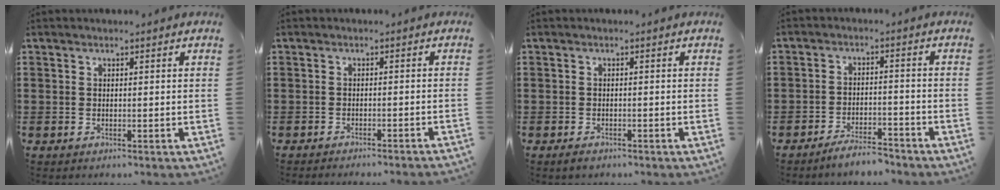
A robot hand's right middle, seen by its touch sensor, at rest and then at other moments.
{"total": 1.5, "force": [-1.4, -0.4, 0.4], "torque": [-0.006, 0.003, -0.028]}
{"total": 0.9, "force": [-0.7, 0.4, 0.4], "torque": [-0.009, -0.003, -0.013]}
{"total": 4.2, "force": [-4.1, 0.5, 0.6], "torque": [-0.011, 0.006, -0.084]}